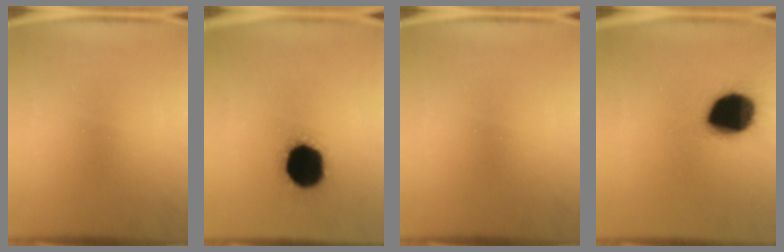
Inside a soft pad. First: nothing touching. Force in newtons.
{"total": 19.4}
{"total": 0.0}
{"total": 19.1}